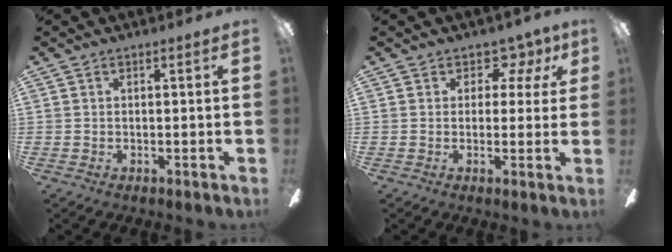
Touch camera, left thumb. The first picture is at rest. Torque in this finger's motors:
{"motor_torque": [0.07, 0.15, 0.06, 0.01, 0.00]}